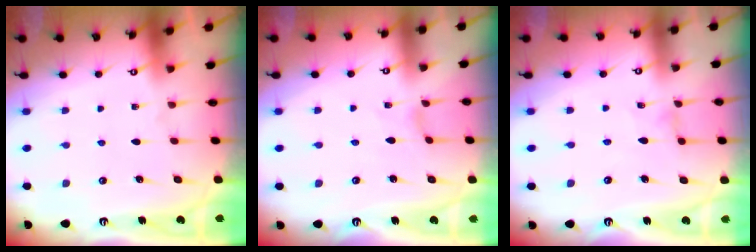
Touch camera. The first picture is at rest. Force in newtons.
{"total": 0.6, "press": 0.6, "slide": 0.2}
{"total": 0.0}